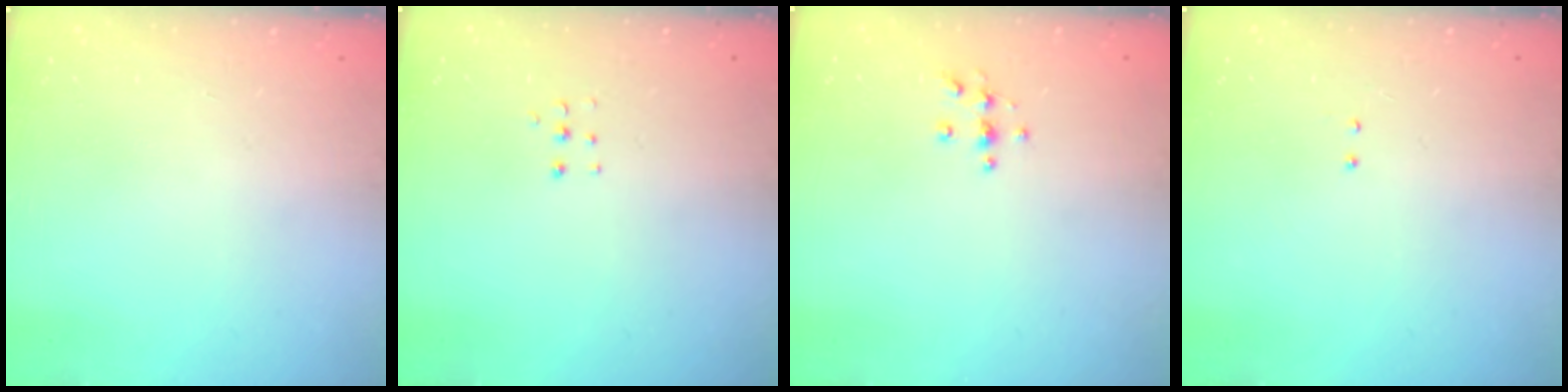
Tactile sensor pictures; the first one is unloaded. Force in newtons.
{"total": 4.0, "press": 4.0, "slide": 0.5}
{"total": 4.2, "press": 4.2, "slide": 0.3}
{"total": 2.1, "press": 2.0, "slide": 0.6}